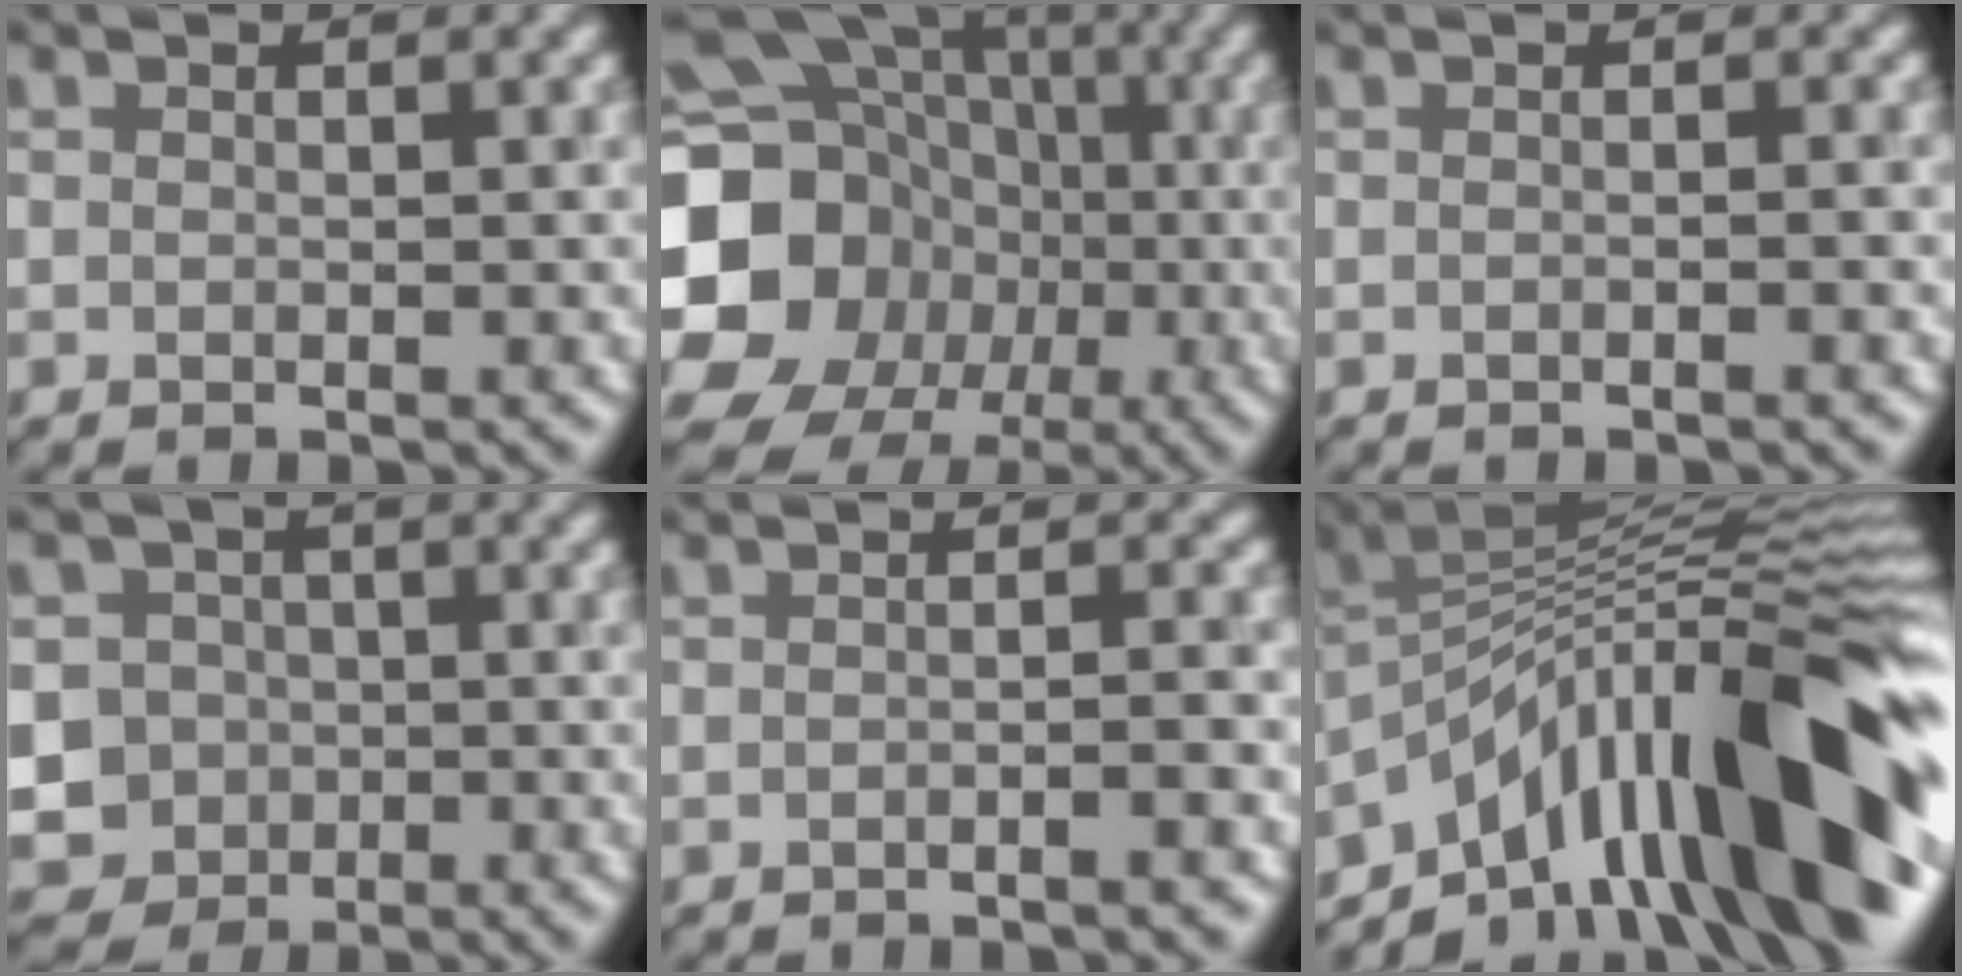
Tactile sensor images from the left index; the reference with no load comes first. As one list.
[{"total": 22.4, "force": [-3.2, 20.1, 9.4], "torque": [-0.190, -0.010, -0.093]}, {"total": 0.7, "force": [-0.4, -0.1, 0.5], "torque": [-0.011, 0.003, -0.007]}, {"total": 9.1, "force": [-2.4, 8.4, 2.8], "torque": [-0.065, 0.000, -0.074]}, {"total": 1.3, "force": [-0.9, 0.0, 1.0], "torque": [-0.014, 0.007, -0.016]}, {"total": 14.3, "force": [-5.8, 4.0, 12.5], "torque": [-0.194, 0.045, -0.099]}]